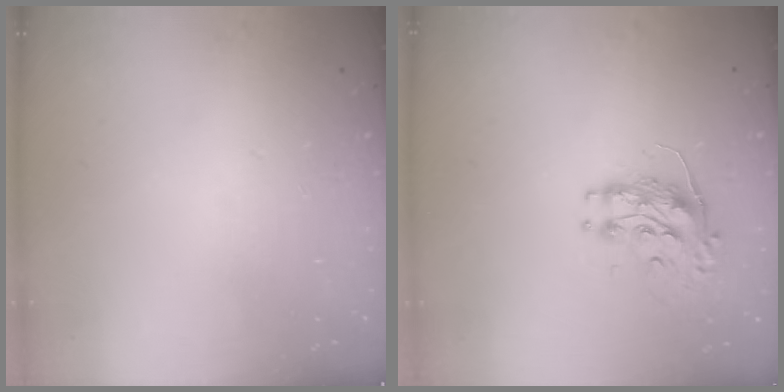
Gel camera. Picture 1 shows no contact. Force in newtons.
{"total": 8.2, "press": 8.2, "slide": 0.3}